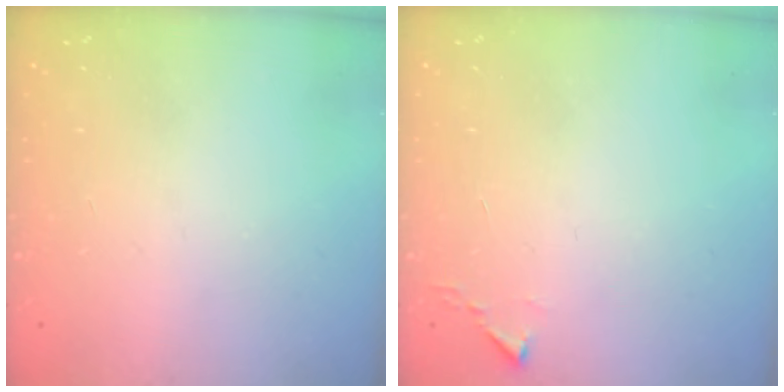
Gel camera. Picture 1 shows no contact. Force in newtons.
{"total": 2.4, "press": 2.4, "slide": 0.3}